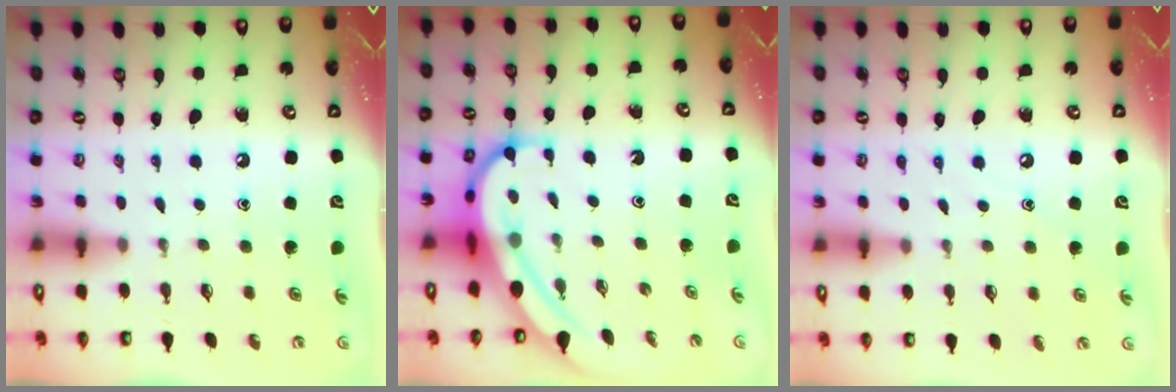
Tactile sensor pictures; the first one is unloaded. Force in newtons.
{"total": 8.2, "press": 8.2, "slide": 0.6}
{"total": 5.6, "press": 5.6, "slide": 0.6}